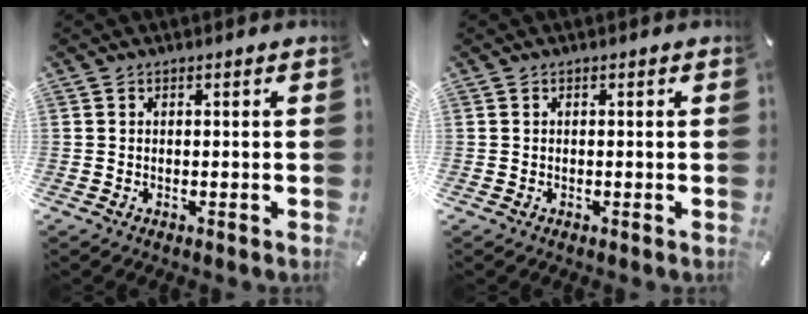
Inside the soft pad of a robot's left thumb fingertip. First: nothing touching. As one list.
[{"total": 0.0}]